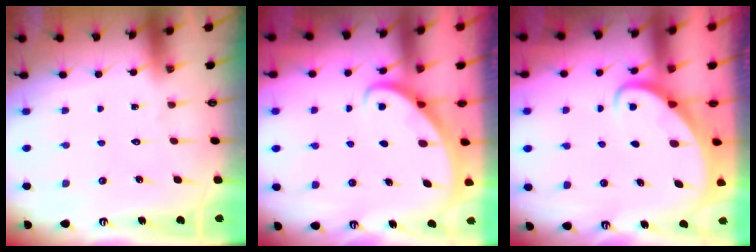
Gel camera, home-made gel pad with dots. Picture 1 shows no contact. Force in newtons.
{"total": 3.0, "press": 3.0, "slide": 0.2}
{"total": 2.8, "press": 2.8, "slide": 0.3}